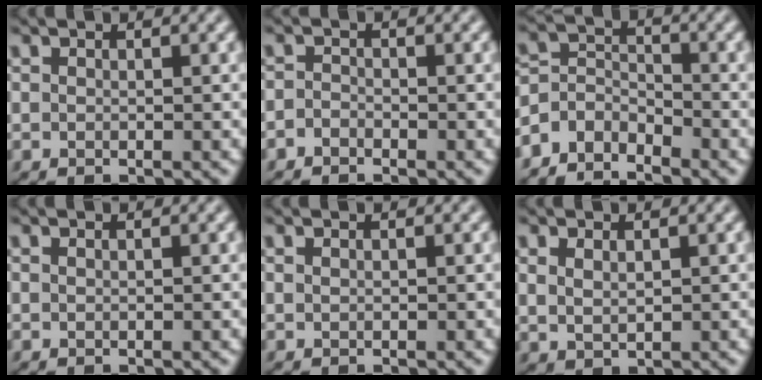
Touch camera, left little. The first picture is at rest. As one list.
[{"total": 1.1, "force": [-0.7, 0.8, 0.2], "torque": [0.004, 0.001, -0.022]}, {"total": 3.9, "force": [-3.4, 1.7, 0.7], "torque": [-0.018, 0.005, -0.076]}, {"total": 0.0}, {"total": 0.0}, {"total": 1.5, "force": [0.7, 0.8, 1.1], "torque": [-0.029, -0.002, 0.021]}]